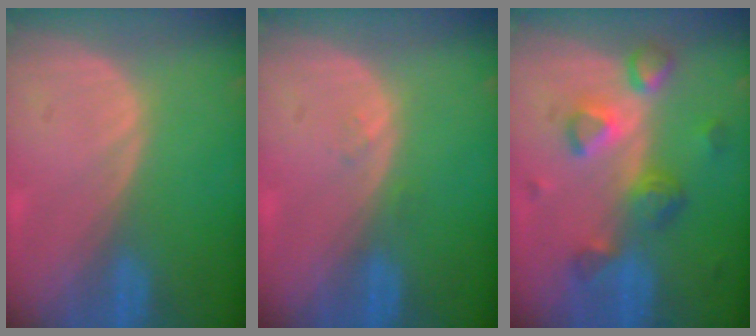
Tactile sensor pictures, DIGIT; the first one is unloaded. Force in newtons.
{"total": 0.7, "press": 0.7, "slide": 0.1}
{"total": 7.9, "press": 7.0, "slide": 3.6}